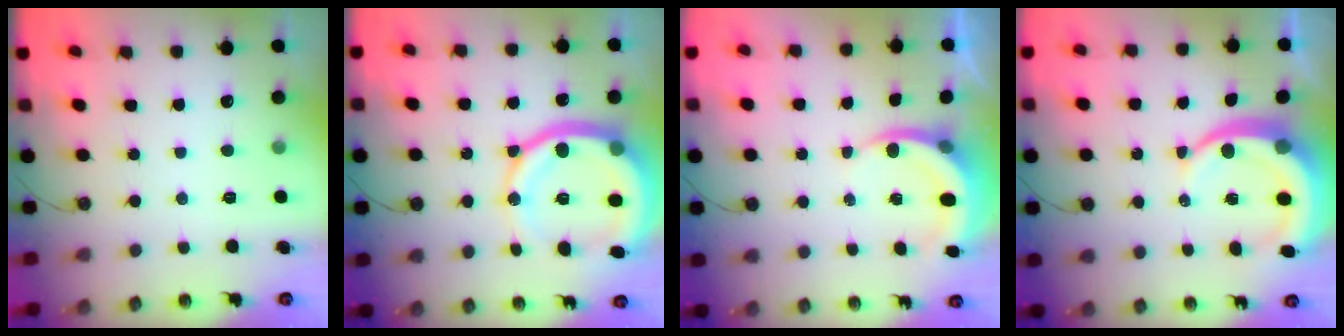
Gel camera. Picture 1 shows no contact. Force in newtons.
{"total": 19.8, "press": 19.5, "slide": 3.1}
{"total": 5.3, "press": 5.3, "slide": 0.6}
{"total": 11.1, "press": 11.1, "slide": 1.3}